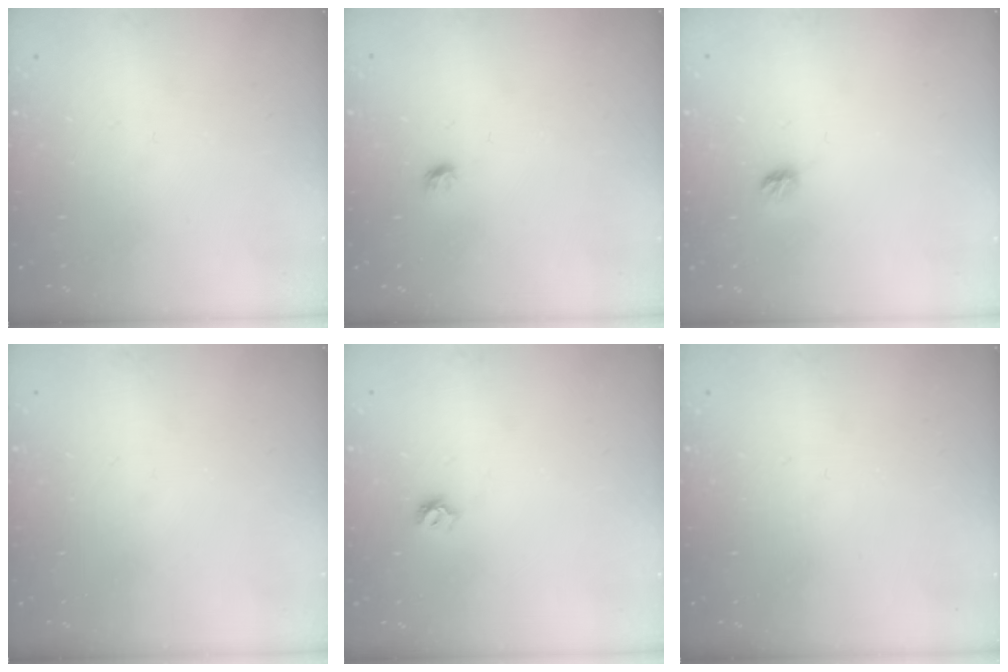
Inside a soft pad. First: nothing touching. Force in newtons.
{"total": 4.2, "press": 4.1, "slide": 1.0}
{"total": 4.4, "press": 4.4, "slide": 0.5}
{"total": 0.0}
{"total": 4.8, "press": 4.8, "slide": 0.6}
{"total": 0.0}